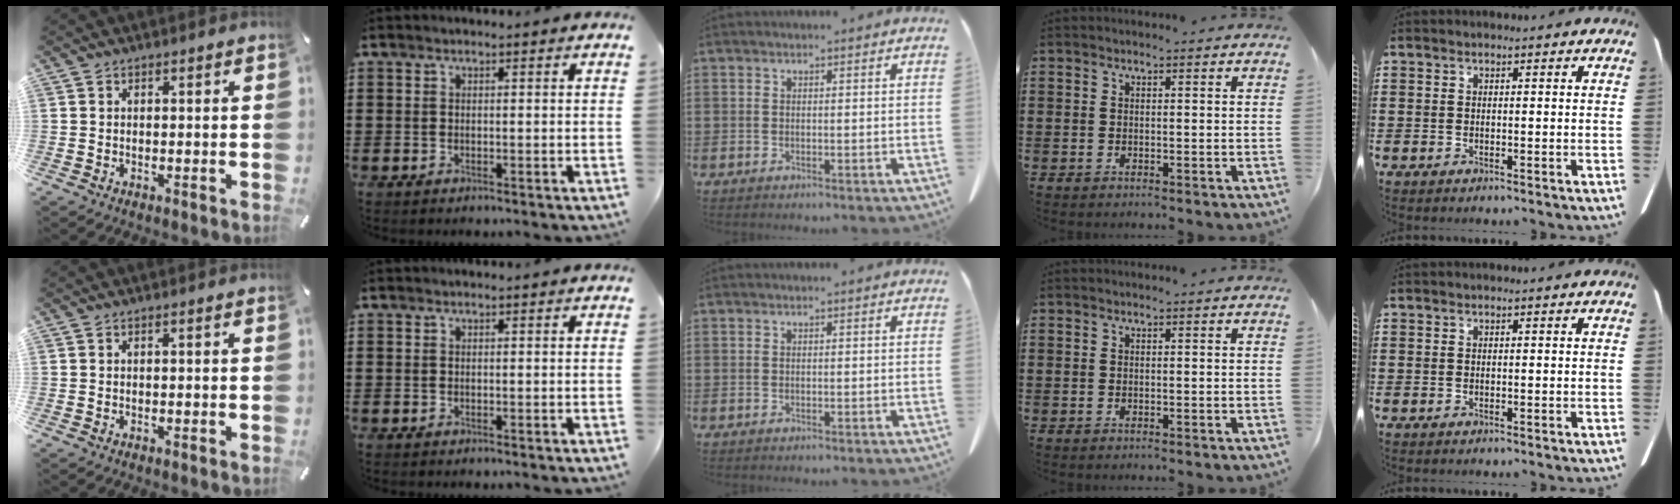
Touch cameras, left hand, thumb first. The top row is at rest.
{}